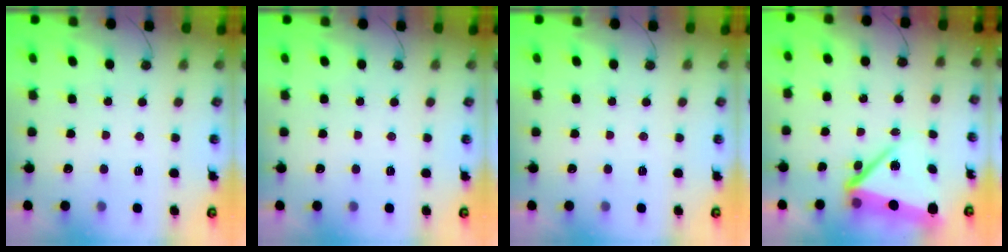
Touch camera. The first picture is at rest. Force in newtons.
{"total": 0.0}
{"total": 0.0}
{"total": 8.9, "press": 8.8, "slide": 1.2}